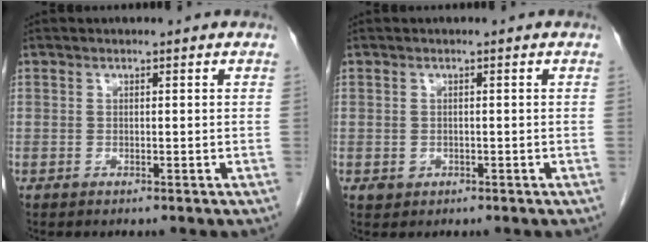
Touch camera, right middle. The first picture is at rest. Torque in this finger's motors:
{"motor_torque": [0.30, -0.09, 0.03, 0.01]}